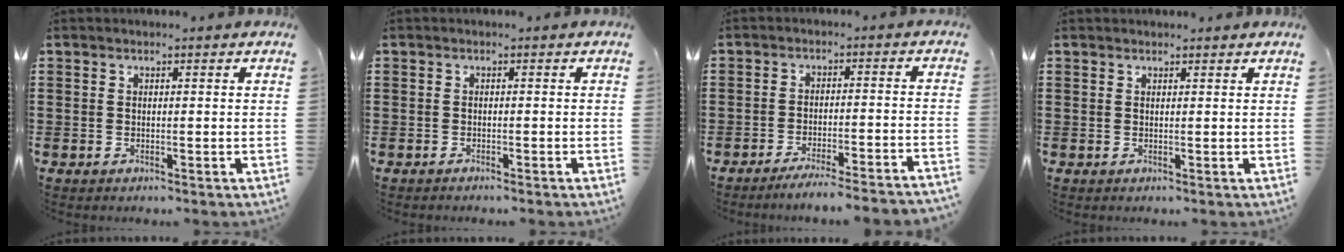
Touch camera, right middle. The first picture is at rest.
{"total": 0.6, "force": [-0.6, -0.1, 0.1], "torque": [-0.004, -0.003, -0.010]}
{"total": 3.8, "force": [-3.5, -0.6, 1.3], "torque": [-0.021, -0.007, -0.070]}
{"total": 0.6, "force": [0.6, 0.1, 0.0], "torque": [0.006, -0.003, 0.010]}